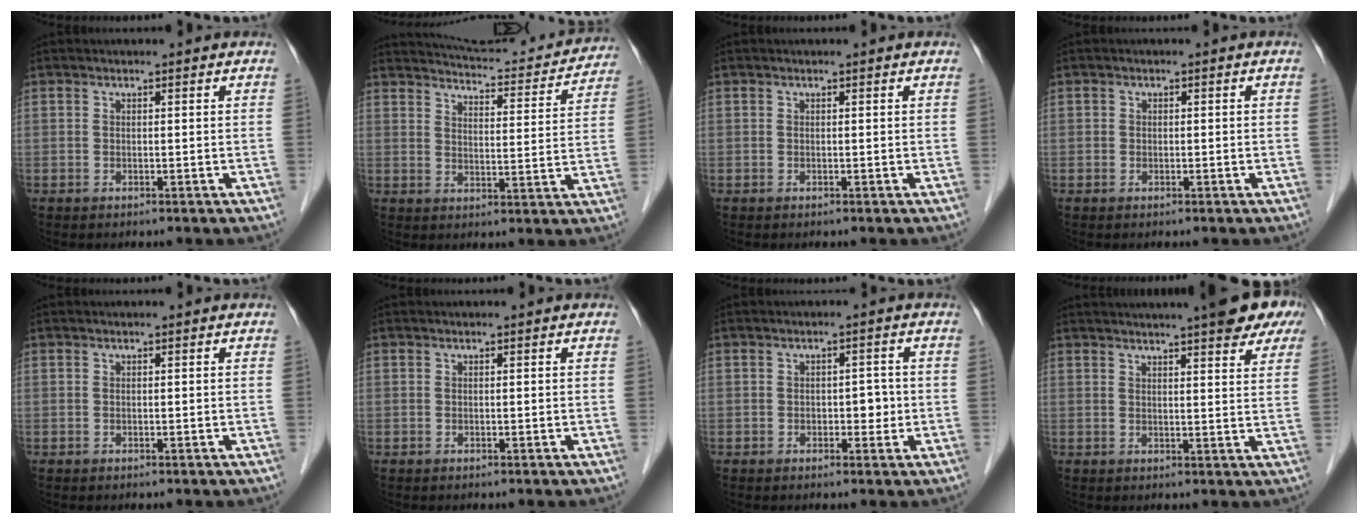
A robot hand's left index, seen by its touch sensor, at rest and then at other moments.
{"total": 18.7, "force": [17.9, 2.8, 4.4], "torque": [-0.055, -0.033, 0.219]}
{"total": 0.0}
{"total": 0.8, "force": [-0.3, 0.8, 0.1], "torque": [0.003, 0.001, -0.006]}
{"total": 0.0}
{"total": 0.0}
{"total": 2.3, "force": [-0.9, 1.4, 1.7], "torque": [-0.019, 0.009, -0.012]}
{"total": 13.9, "force": [10.4, 2.5, 8.9], "torque": [-0.119, 0.020, 0.118]}